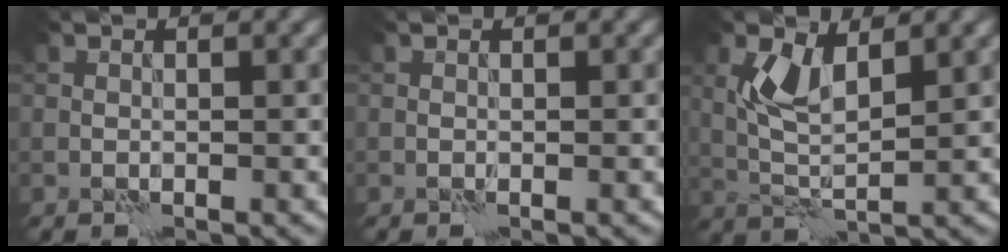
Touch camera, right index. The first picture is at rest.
{"total": 0.0}
{"total": 4.2, "force": [1.7, 1.8, 3.4], "torque": [-0.076, 0.001, 0.034]}